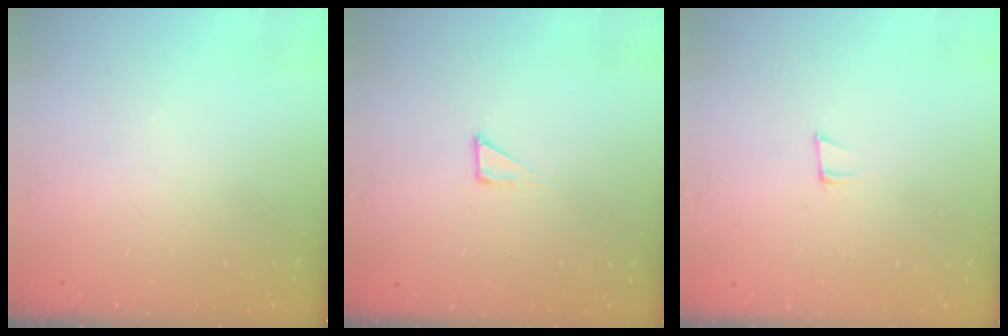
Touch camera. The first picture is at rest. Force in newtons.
{"total": 2.1, "press": 2.1, "slide": 0.1}
{"total": 5.8, "press": 4.7, "slide": 3.4}